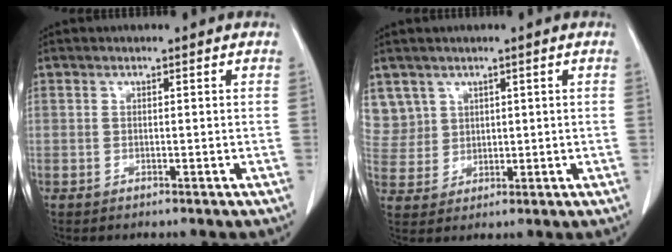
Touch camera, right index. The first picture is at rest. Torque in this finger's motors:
{"motor_torque": [-0.39, 0.34, -0.30, -0.03]}